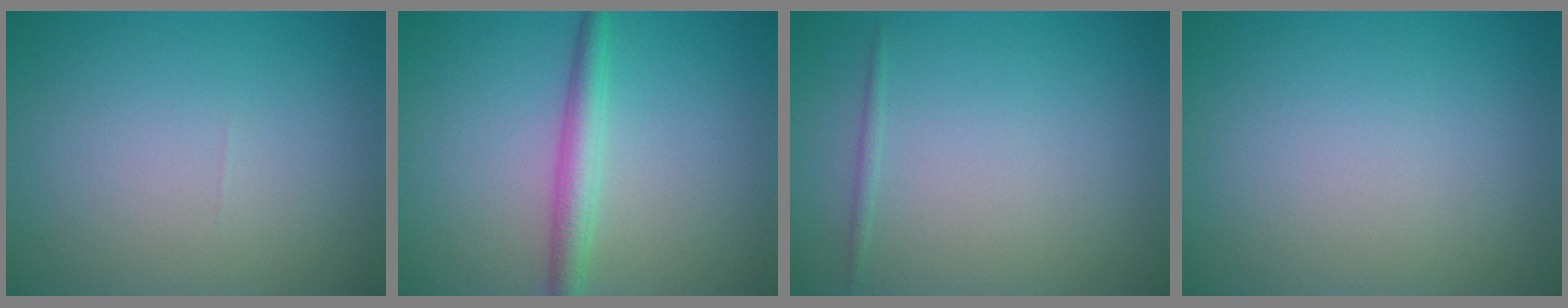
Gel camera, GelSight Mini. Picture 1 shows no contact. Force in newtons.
{"total": 2.9, "press": 2.9, "slide": 0.1}
{"total": 0.6, "press": 0.6, "slide": 0.0}
{"total": 0.0}